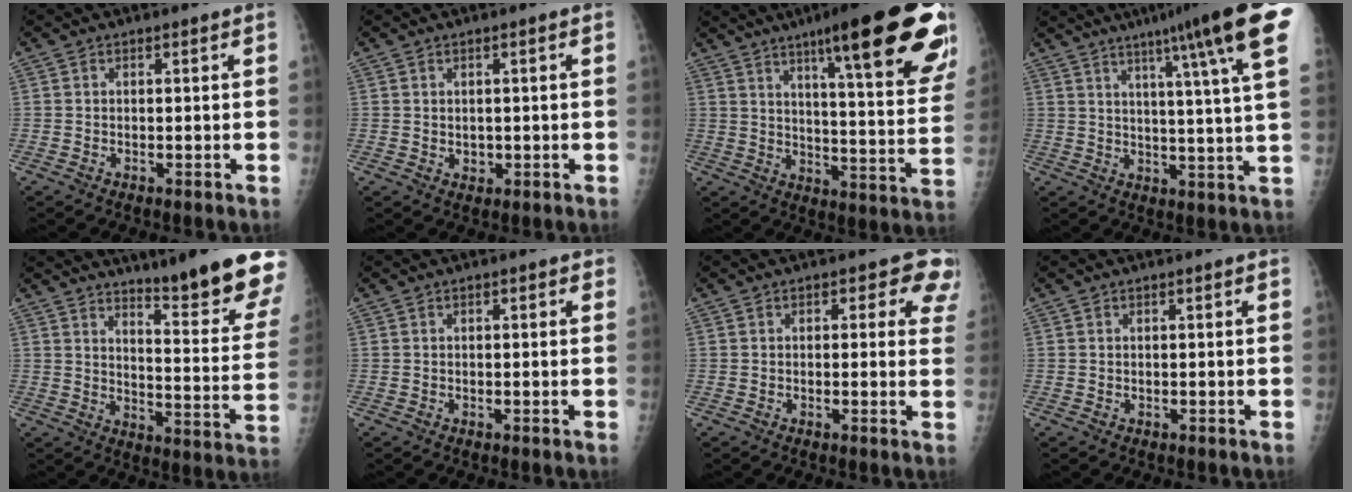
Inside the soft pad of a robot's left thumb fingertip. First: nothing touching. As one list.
[{"total": 1.8, "force": [0.0, 1.5, 1.1], "torque": [-0.009, 0.000, 0.005]}, {"total": 27.3, "force": [16.0, 4.6, 21.7], "torque": [-0.257, -0.050, 0.218]}, {"total": 19.3, "force": [10.7, 0.7, 16.1], "torque": [-0.218, -0.021, 0.129]}, {"total": 18.9, "force": [14.3, 1.6, 12.3], "torque": [-0.137, -0.109, 0.197]}, {"total": 1.2, "force": [0.4, 0.6, 1.0], "torque": [-0.007, 0.003, 0.001]}, {"total": 6.2, "force": [3.2, 3.6, 3.9], "torque": [0.004, -0.008, 0.017]}, {"total": 0.0}]